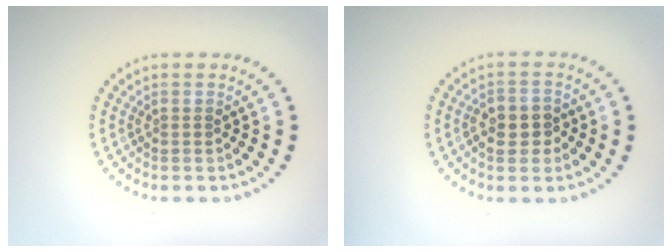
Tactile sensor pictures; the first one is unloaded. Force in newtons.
{"total": 2.8, "press": 2.7, "slide": 0.7}